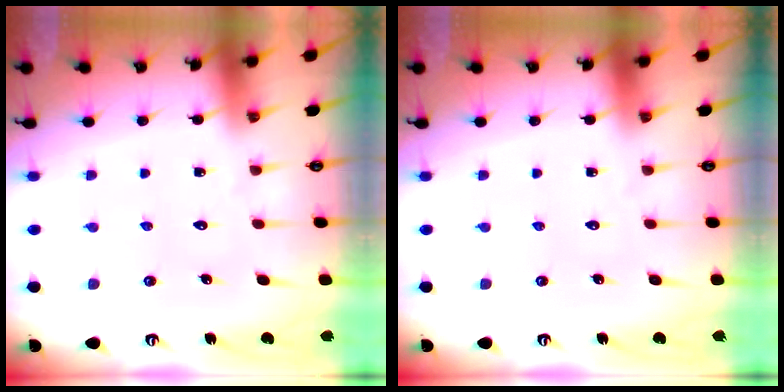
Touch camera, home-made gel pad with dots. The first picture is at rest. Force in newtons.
{"total": 0.0}